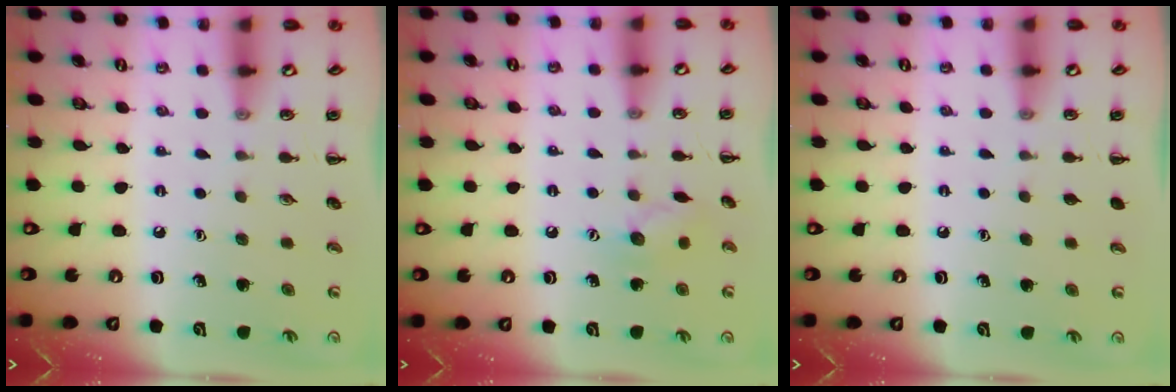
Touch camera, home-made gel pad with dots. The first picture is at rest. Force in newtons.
{"total": 7.5, "press": 7.4, "slide": 1.1}
{"total": 0.0}